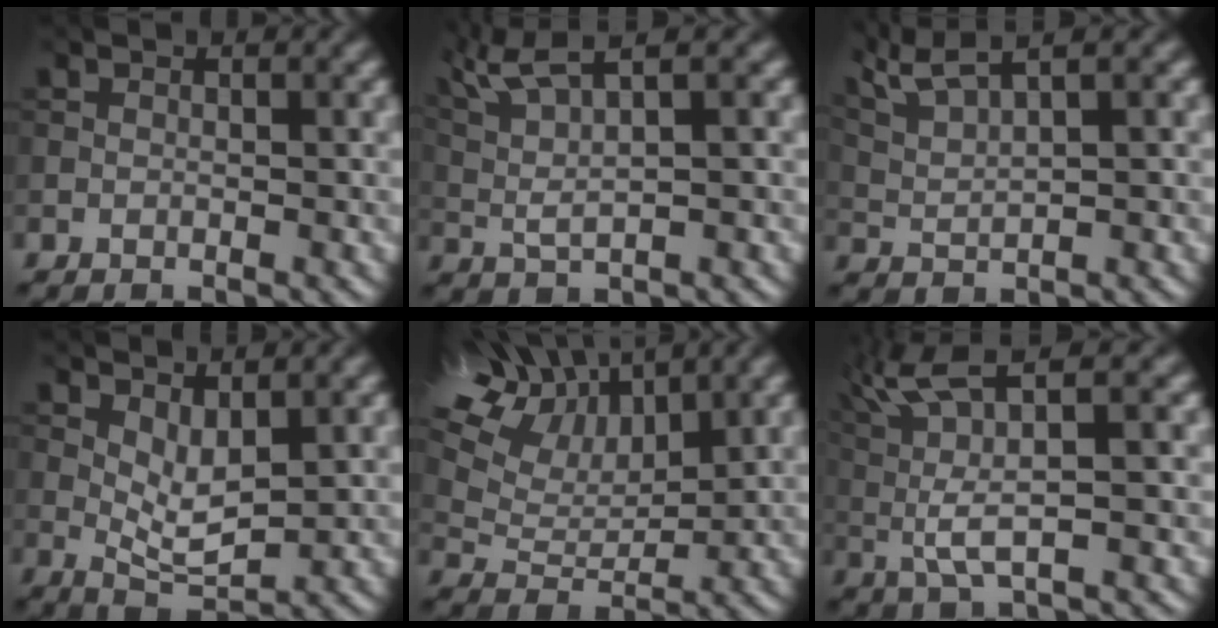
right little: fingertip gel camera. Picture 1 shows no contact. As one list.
[{"total": 4.9, "force": [3.3, 0.5, 3.7], "torque": [-0.092, 0.019, 0.077]}, {"total": 4.7, "force": [3.7, 0.5, 2.9], "torque": [-0.075, 0.021, 0.077]}, {"total": 2.0, "force": [0.4, 0.4, 1.9], "torque": [-0.053, -0.005, 0.030]}, {"total": 11.2, "force": [7.5, 5.7, 6.0], "torque": [-0.161, 0.049, 0.134]}, {"total": 5.7, "force": [2.2, 0.8, 5.2], "torque": [-0.126, 0.017, 0.062]}]